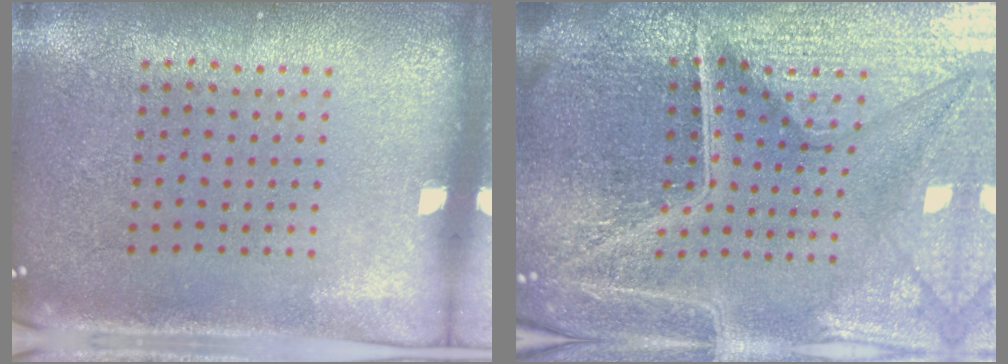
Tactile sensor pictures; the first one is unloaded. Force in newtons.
{"total": 6.9, "press": 6.1, "slide": 3.3}